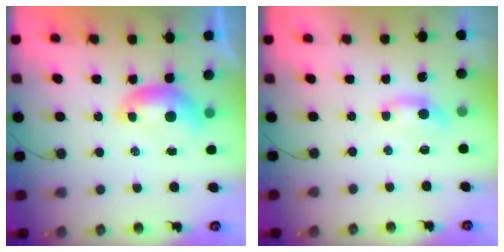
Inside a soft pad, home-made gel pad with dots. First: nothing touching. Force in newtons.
{"total": 0.0}